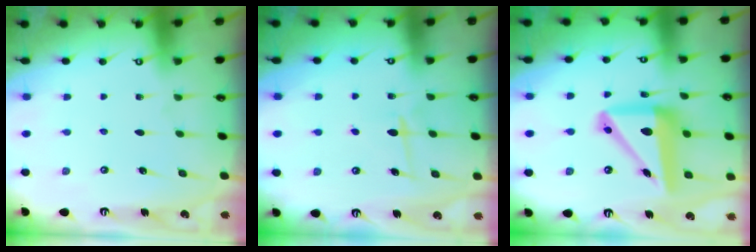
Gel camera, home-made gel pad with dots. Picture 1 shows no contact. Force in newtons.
{"total": 5.2, "press": 5.1, "slide": 0.6}
{"total": 15.6, "press": 15.4, "slide": 2.4}